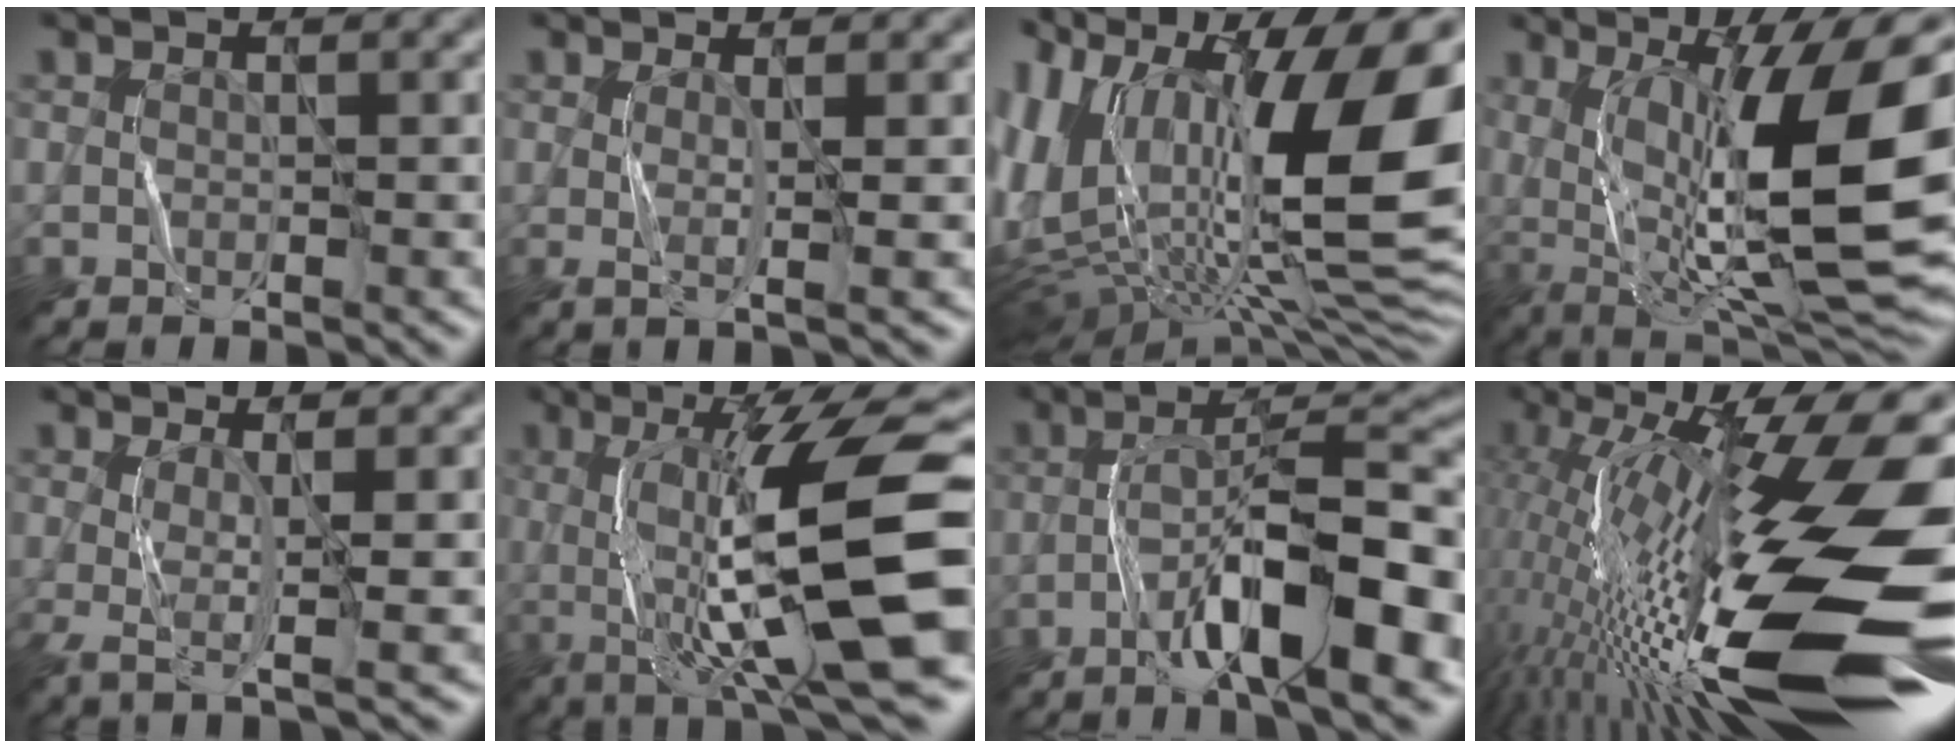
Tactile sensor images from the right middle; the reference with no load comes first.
{"total": 1.6, "force": [0.2, 0.1, 1.6], "torque": [-0.035, 0.001, 0.005]}
{"total": 20.1, "force": [4.1, 10.1, 16.8], "torque": [-0.297, 0.007, 0.078]}
{"total": 16.2, "force": [0.4, 5.1, 15.4], "torque": [-0.243, 0.011, 0.021]}
{"total": 3.1, "force": [-0.2, 0.5, 3.1], "torque": [-0.065, 0.003, 0.000]}
{"total": 12.7, "force": [-0.3, 3.0, 12.3], "torque": [-0.182, 0.005, -0.001]}
{"total": 10.5, "force": [-5.0, 2.3, 8.9], "torque": [-0.136, 0.035, -0.078]}
{"total": 20.0, "force": [-3.9, 5.5, 18.8], "torque": [-0.322, 0.020, -0.078]}